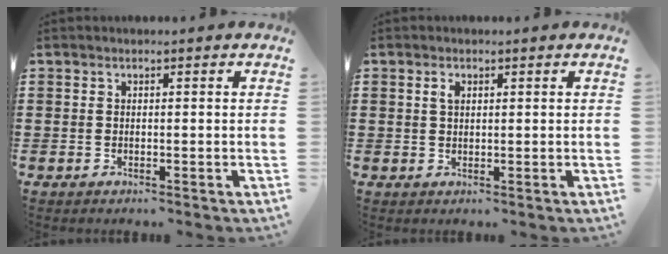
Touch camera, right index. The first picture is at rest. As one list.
[{"total": 1.5, "force": [0.5, 0.8, 1.1], "torque": [-0.024, 0.006, 0.008]}]